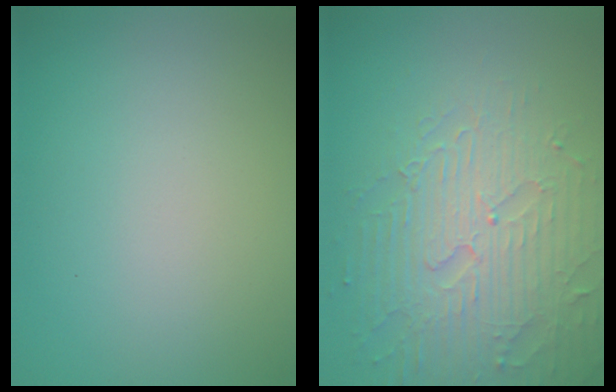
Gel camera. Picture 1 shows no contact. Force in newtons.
{"total": 6.5, "press": 5.4, "slide": 3.6}